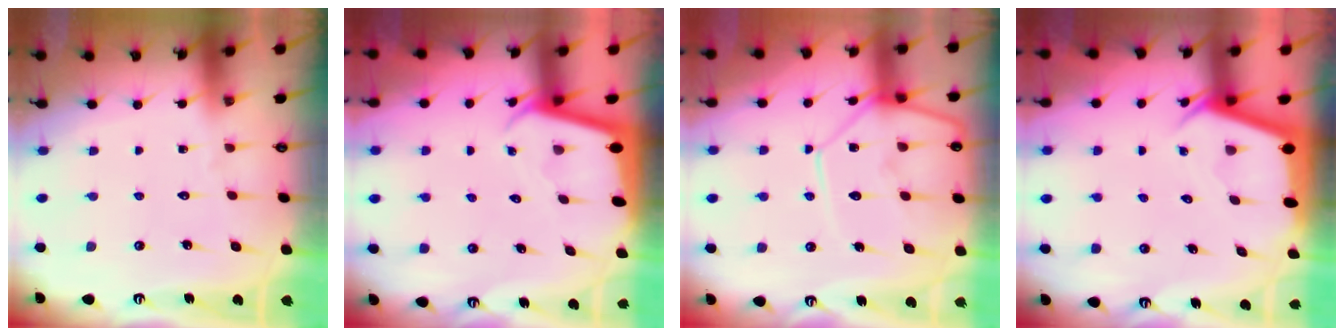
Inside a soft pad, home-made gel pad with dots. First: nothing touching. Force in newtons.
{"total": 2.1, "press": 2.1, "slide": 0.1}
{"total": 11.8, "press": 11.8, "slide": 1.0}
{"total": 2.8, "press": 2.8, "slide": 0.2}